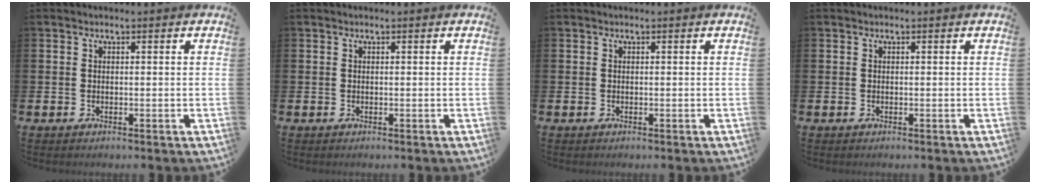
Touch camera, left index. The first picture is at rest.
{"total": 0.0}
{"total": 0.0}
{"total": 0.0}